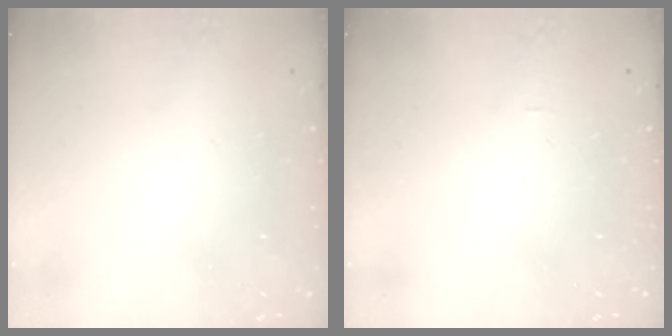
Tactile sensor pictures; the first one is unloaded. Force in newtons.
{"total": 0.0}